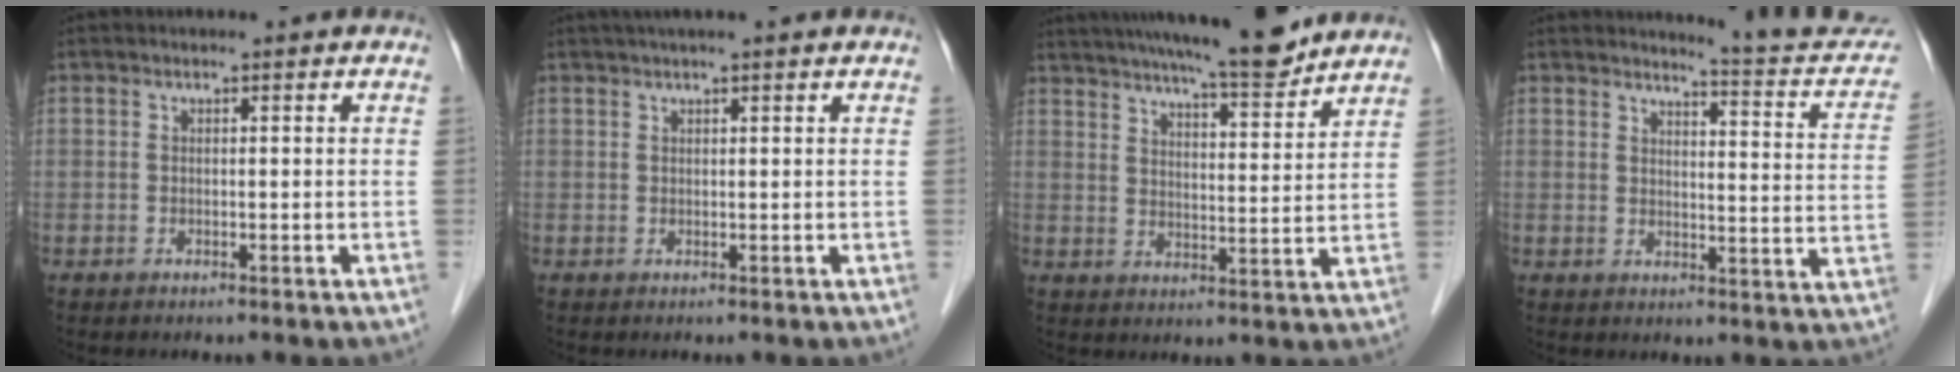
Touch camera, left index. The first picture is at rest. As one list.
[{"total": 4.8, "force": [3.9, -0.1, 2.8], "torque": [-0.040, 0.036, 0.058]}, {"total": 15.4, "force": [13.7, 1.0, 7.1], "torque": [-0.111, 0.002, 0.198]}, {"total": 11.1, "force": [11.0, -0.1, 1.8], "torque": [-0.018, -0.058, 0.116]}]